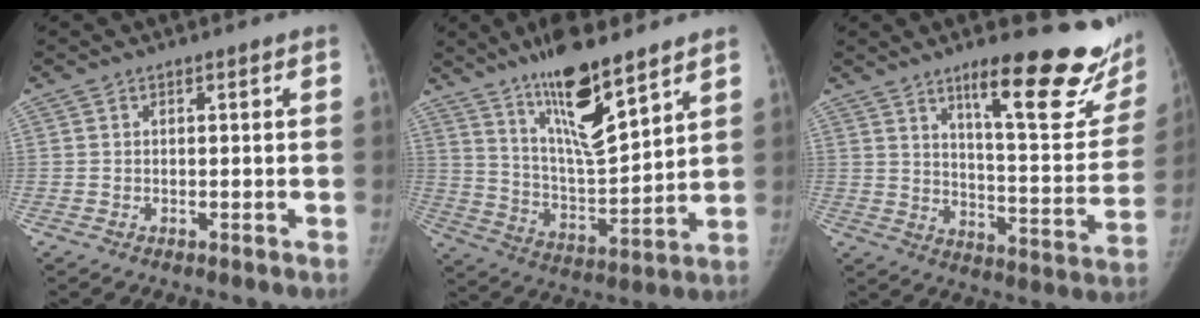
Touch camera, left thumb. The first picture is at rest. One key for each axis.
{"total": 17.0, "fx": 11.5, "fy": 3.8, "fz": 11.9, "tx": -0.188, "ty": -0.073, "tz": 0.214}
{"total": 23.8, "fx": 14.7, "fy": 5.9, "fz": 17.8, "tx": -0.194, "ty": -0.086, "tz": 0.216}